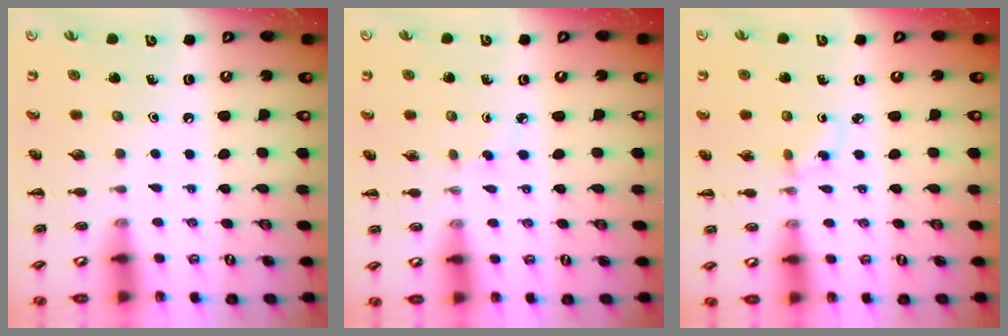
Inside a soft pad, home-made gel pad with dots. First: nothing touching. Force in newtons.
{"total": 2.3, "press": 2.1, "slide": 0.9}
{"total": 1.9, "press": 1.6, "slide": 1.0}